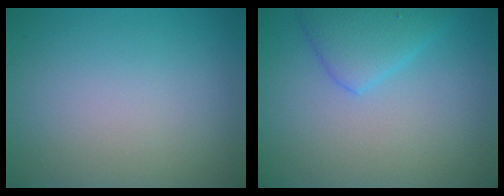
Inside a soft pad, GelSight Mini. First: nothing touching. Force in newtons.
{"total": 3.3, "press": 3.3, "slide": 0.2}